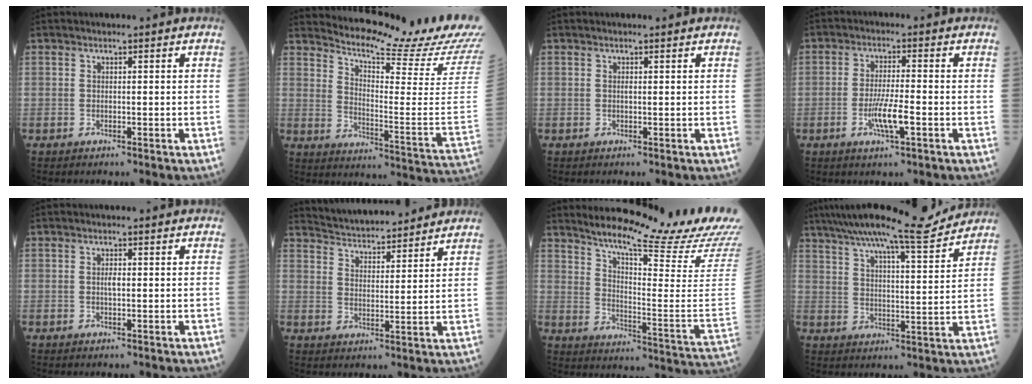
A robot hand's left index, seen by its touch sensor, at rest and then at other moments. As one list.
[{"total": 21.5, "force": [20.2, 0.0, 7.3], "torque": [-0.136, -0.113, 0.253]}, {"total": 0.6, "force": [0.3, 0.2, 0.4], "torque": [-0.018, 0.003, 0.006]}, {"total": 5.1, "force": [-1.9, 0.5, 4.7], "torque": [-0.097, -0.010, -0.035]}, {"total": 1.1, "force": [0.1, 0.4, 1.0], "torque": [-0.024, 0.000, 0.002]}, {"total": 13.8, "force": [13.0, 2.1, 4.1], "torque": [-0.067, 0.013, 0.193]}, {"total": 23.9, "force": [20.8, -0.1, 11.6], "torque": [-0.190, -0.094, 0.272]}, {"total": 15.9, "force": [14.4, 0.3, 6.7], "torque": [-0.112, -0.004, 0.212]}]